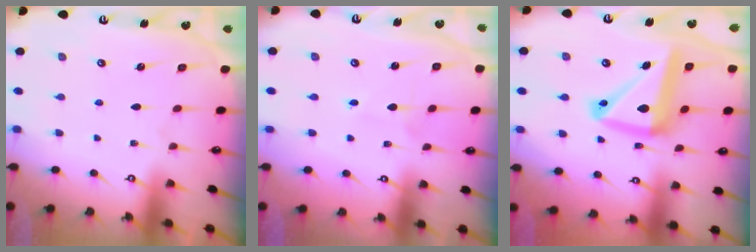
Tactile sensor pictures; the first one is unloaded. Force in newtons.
{"total": 1.3, "press": 1.3, "slide": 0.1}
{"total": 15.4, "press": 15.3, "slide": 1.9}